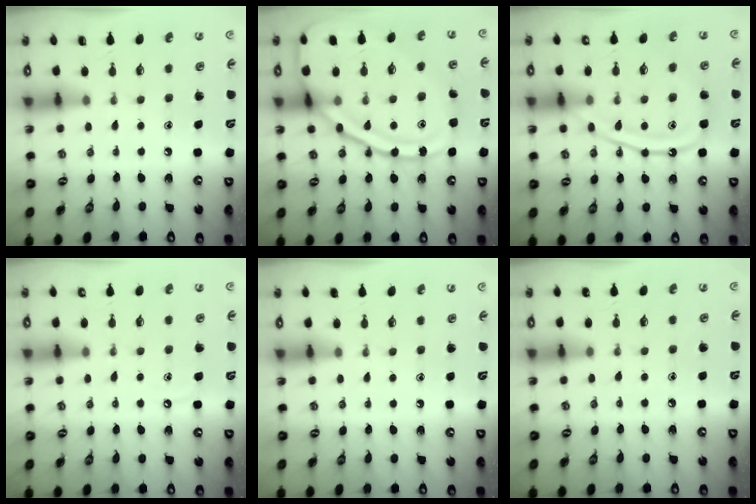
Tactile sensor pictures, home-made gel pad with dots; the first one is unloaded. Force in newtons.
{"total": 19.8, "press": 19.8, "slide": 1.8}
{"total": 14.3, "press": 14.2, "slide": 1.4}
{"total": 4.6, "press": 4.6, "slide": 0.6}
{"total": 0.0}
{"total": 4.7, "press": 4.6, "slide": 0.6}